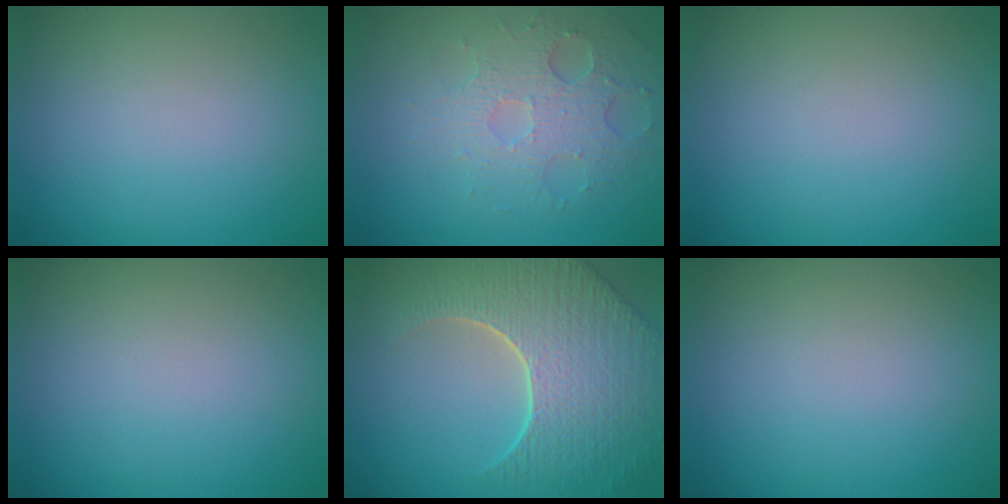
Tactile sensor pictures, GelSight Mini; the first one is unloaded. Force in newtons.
{"total": 3.5, "press": 3.2, "slide": 1.5}
{"total": 0.0}
{"total": 0.0}
{"total": 8.6, "press": 6.1, "slide": 6.1}
{"total": 0.0}